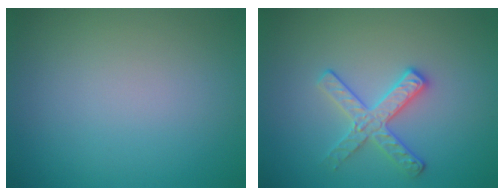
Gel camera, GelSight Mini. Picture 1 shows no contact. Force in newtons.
{"total": 2.8, "press": 2.7, "slide": 0.5}